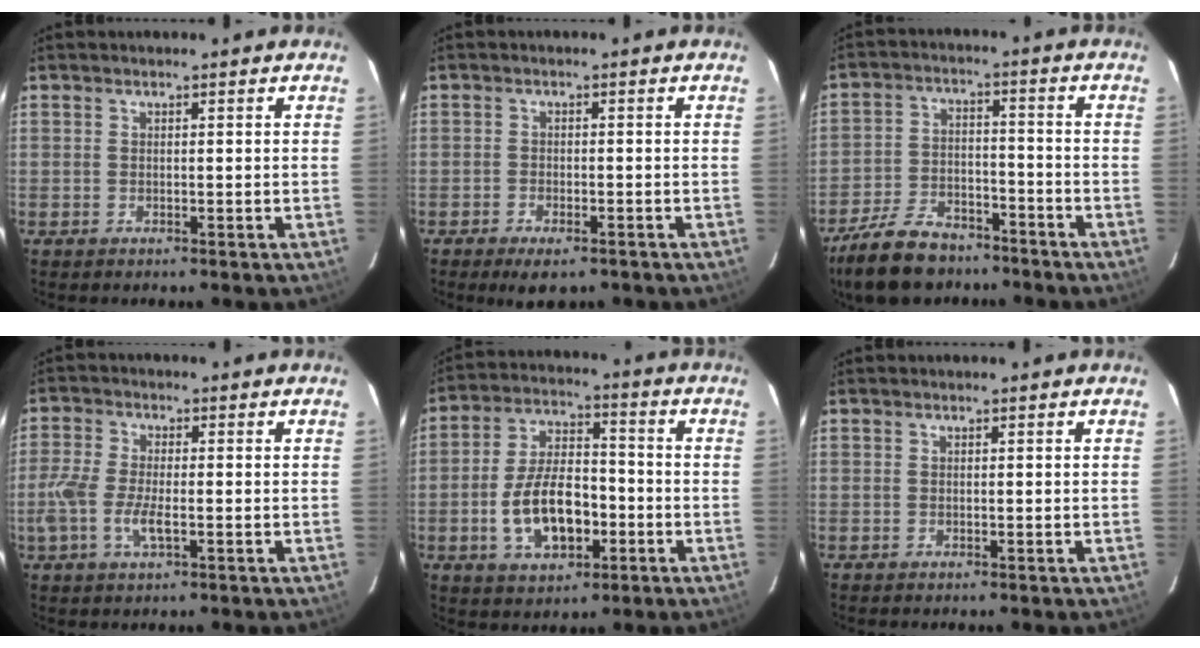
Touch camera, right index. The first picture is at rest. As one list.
[{"total": 5.2, "force": [-3.7, 2.0, 3.0], "torque": [-0.068, -0.012, -0.058]}, {"total": 14.1, "force": [-11.0, 6.5, 6.0], "torque": [-0.146, 0.002, -0.180]}, {"total": 6.4, "force": [-2.1, 2.3, 5.6], "torque": [-0.125, -0.005, -0.044]}, {"total": 13.1, "force": [-3.9, 6.9, 10.4], "torque": [-0.207, 0.014, -0.057]}, {"total": 0.0}]